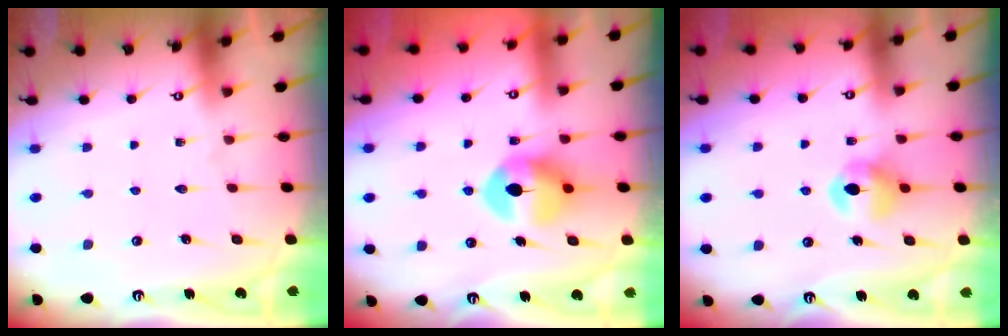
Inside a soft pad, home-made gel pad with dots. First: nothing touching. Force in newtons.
{"total": 9.2, "press": 9.2, "slide": 1.1}
{"total": 7.5, "press": 7.4, "slide": 0.5}